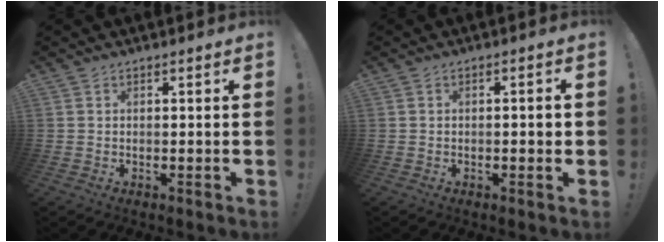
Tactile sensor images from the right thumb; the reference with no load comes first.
{"total": 2.1, "force": [-0.5, 0.5, 2.0], "torque": [-0.026, 0.002, -0.010]}